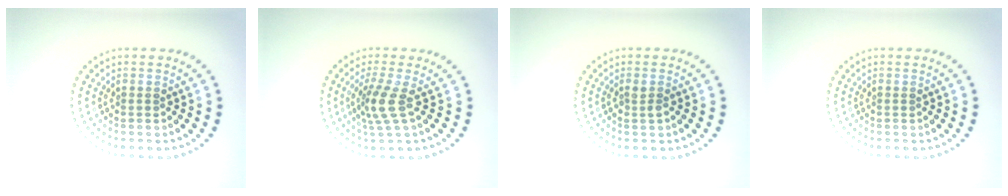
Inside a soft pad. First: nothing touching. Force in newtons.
{"total": 2.9, "press": 2.0, "slide": 2.0}
{"total": 0.6, "press": 0.6, "slide": 0.2}
{"total": 0.0}